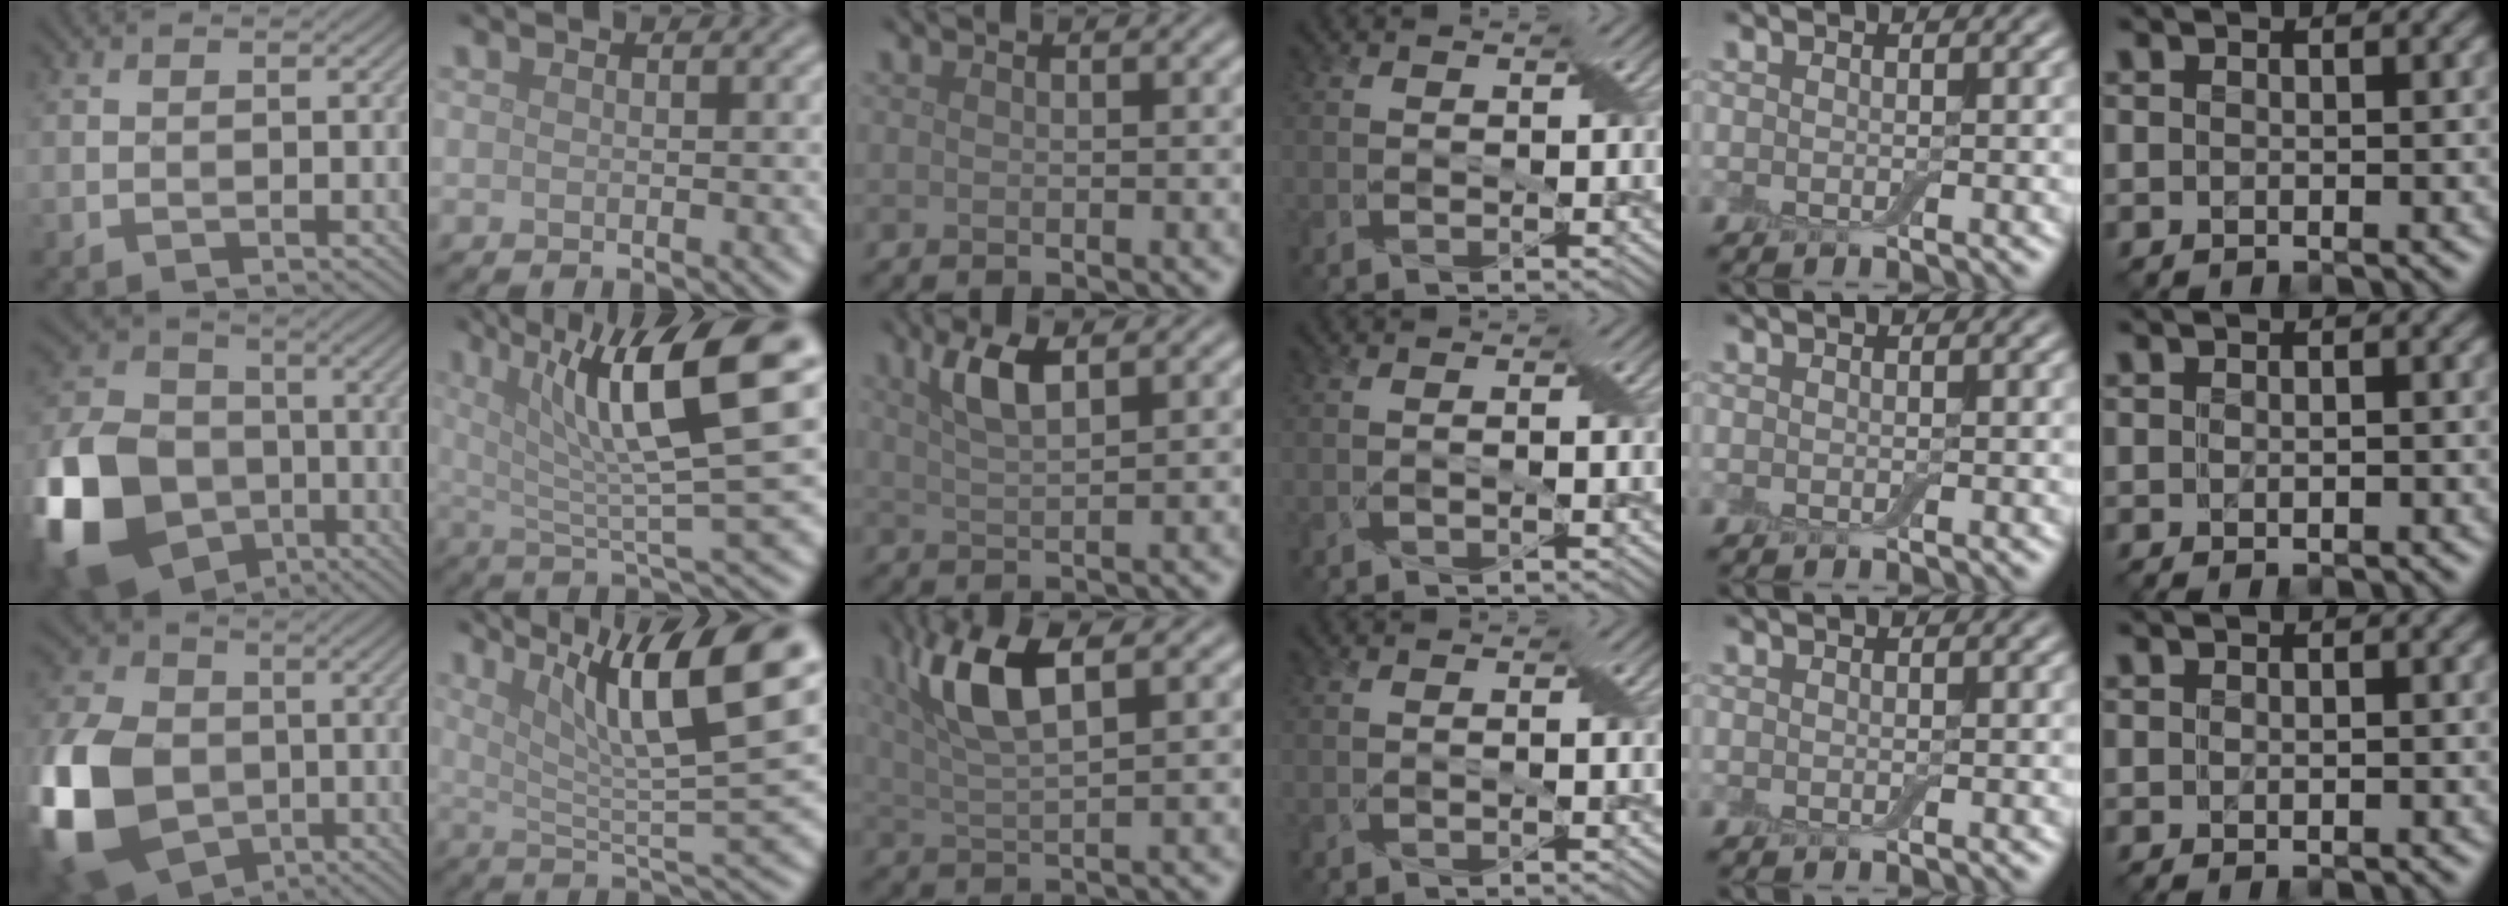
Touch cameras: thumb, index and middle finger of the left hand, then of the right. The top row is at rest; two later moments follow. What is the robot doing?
{"motion": "open", "object": "airpods case & airpods"}